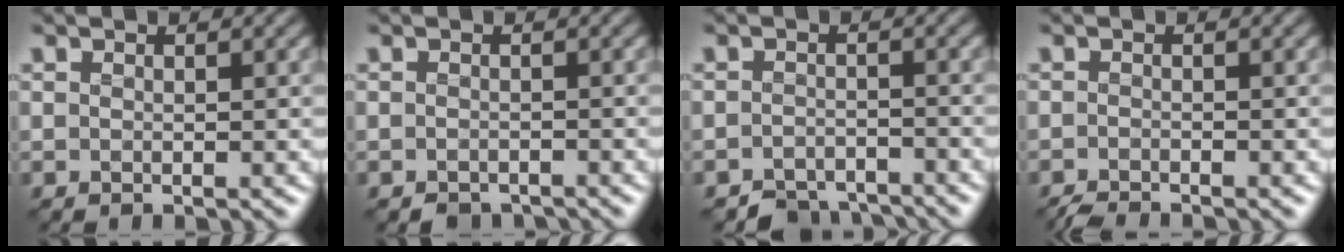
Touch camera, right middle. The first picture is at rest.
{"total": 1.6, "force": [-1.5, 0.3, 0.0], "torque": [-0.001, -0.006, -0.023]}
{"total": 3.4, "force": [-3.3, 0.7, 0.1], "torque": [0.004, -0.002, -0.056]}
{"total": 2.0, "force": [-1.9, 0.1, 0.3], "torque": [0.001, -0.009, -0.037]}